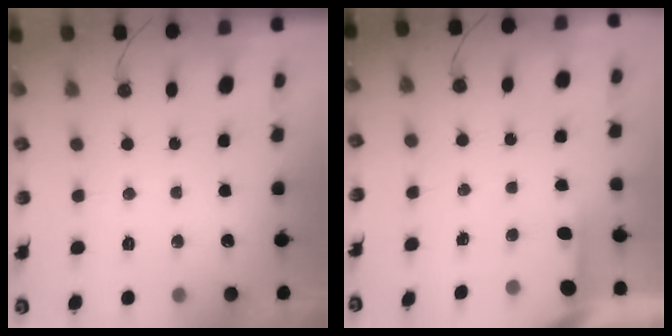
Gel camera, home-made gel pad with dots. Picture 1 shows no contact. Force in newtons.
{"total": 2.7, "press": 2.7, "slide": 0.2}